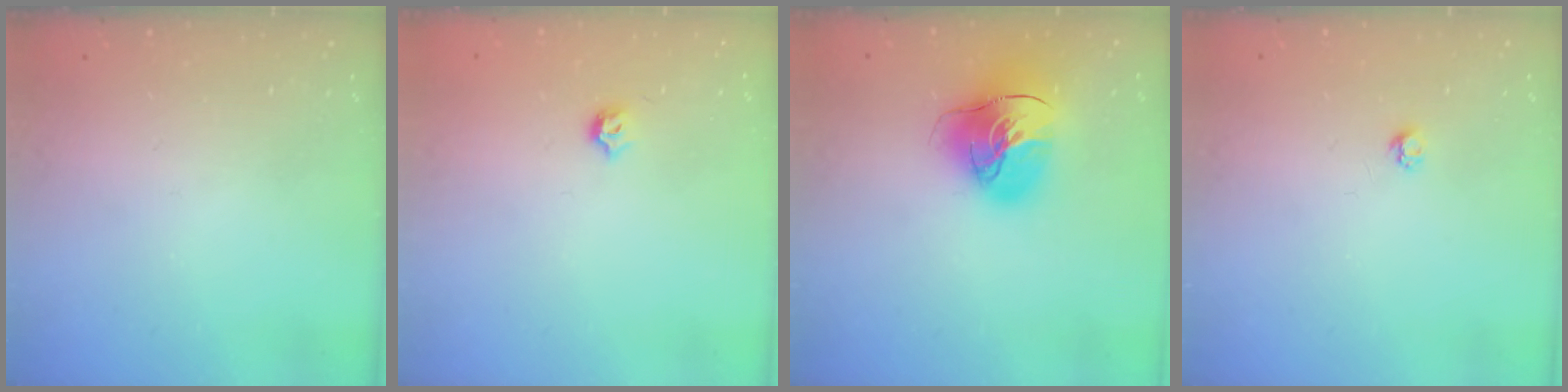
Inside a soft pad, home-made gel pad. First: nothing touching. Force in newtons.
{"total": 3.4, "press": 3.3, "slide": 0.5}
{"total": 18.0, "press": 17.9, "slide": 2.5}
{"total": 2.7, "press": 2.7, "slide": 0.4}